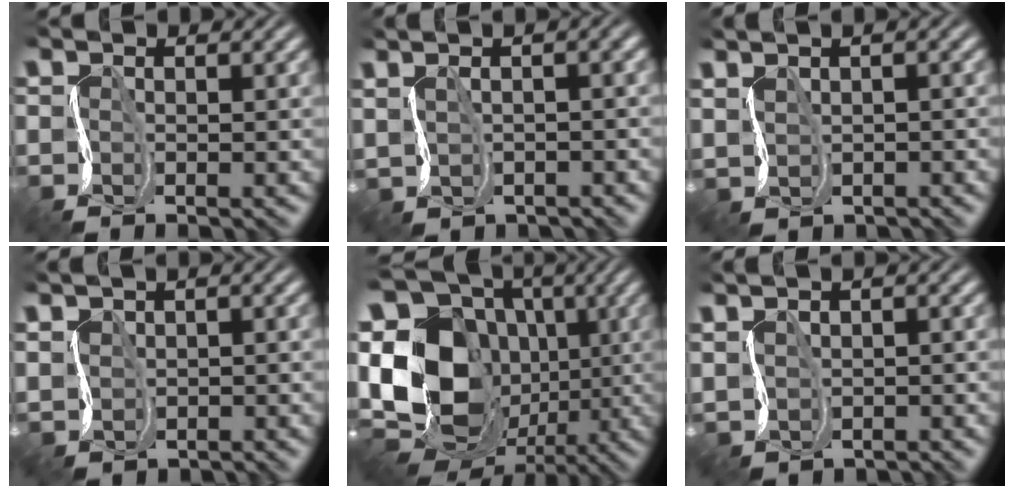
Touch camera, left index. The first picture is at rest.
{"total": 1.2, "force": [0.2, 0.2, 1.2], "torque": [-0.022, -0.008, 0.017]}
{"total": 1.1, "force": [0.1, -0.9, -0.8], "torque": [0.003, -0.011, 0.012]}
{"total": 0.7, "force": [-0.1, -0.1, -0.7], "torque": [0.008, -0.010, 0.007]}
{"total": 19.9, "force": [-2.2, 17.1, 9.9], "torque": [-0.209, 0.019, -0.069]}
{"total": 0.6, "force": [-0.1, -0.4, -0.4], "torque": [-0.001, -0.010, 0.007]}